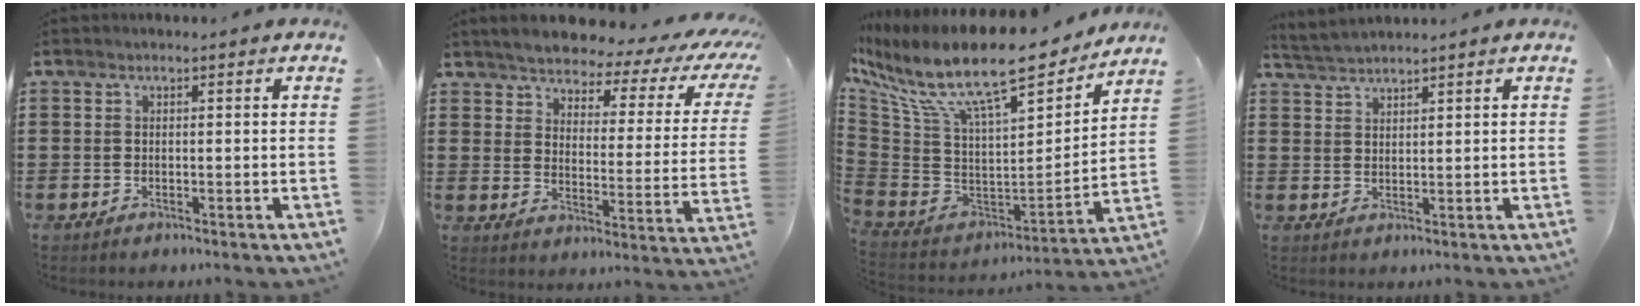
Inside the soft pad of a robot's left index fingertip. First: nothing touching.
{"total": 4.0, "force": [3.7, 0.6, 1.2], "torque": [-0.051, -0.033, 0.056]}
{"total": 15.8, "force": [10.7, 4.3, 10.8], "torque": [-0.242, -0.073, 0.174]}
{"total": 2.2, "force": [2.1, -0.3, 0.0], "torque": [-0.007, -0.002, 0.041]}